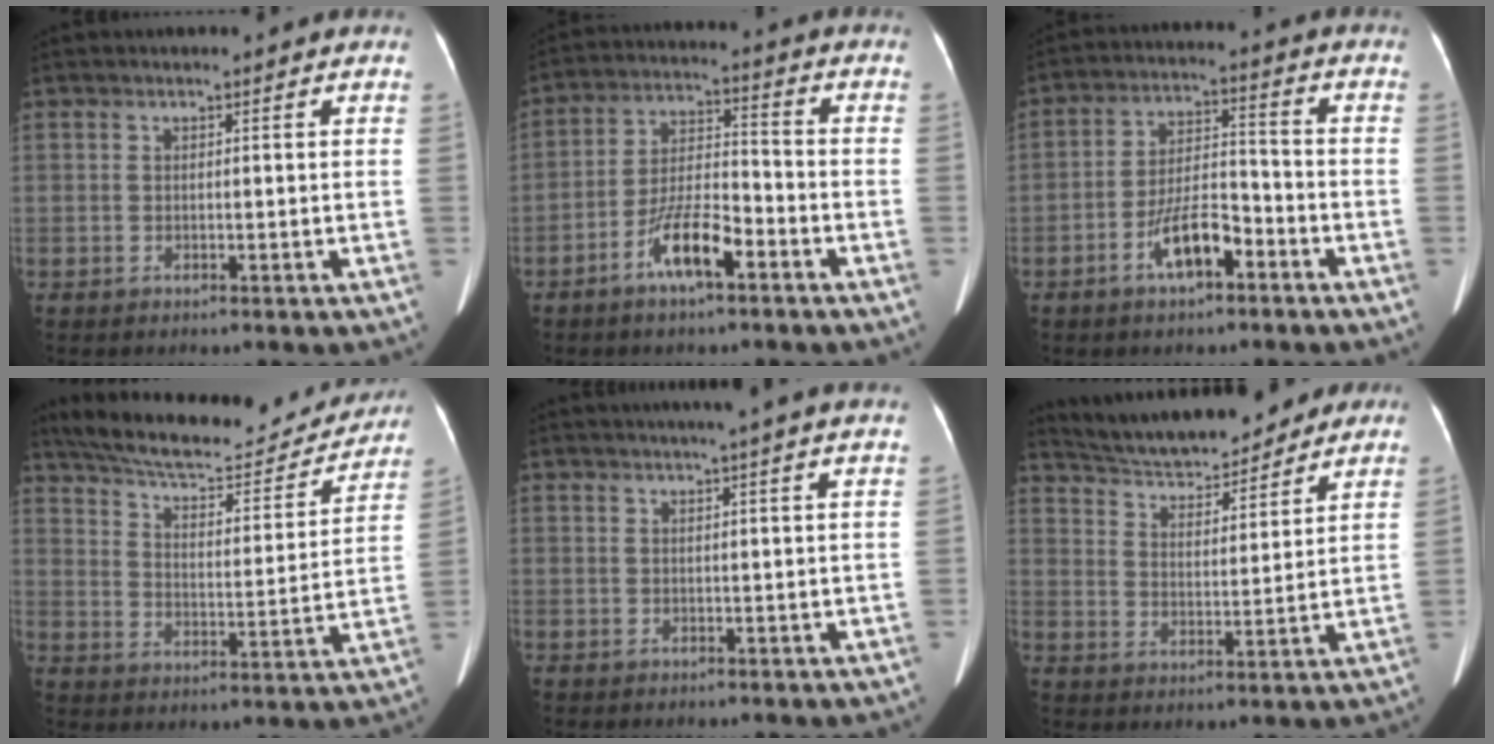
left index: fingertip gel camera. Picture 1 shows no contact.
{"total": 8.7, "force": [-4.9, 2.2, 6.9], "torque": [-0.138, 0.004, -0.093]}
{"total": 8.1, "force": [-4.4, 2.6, 6.2], "torque": [-0.121, 0.010, -0.079]}
{"total": 22.5, "force": [20.3, 5.3, 8.2], "torque": [-0.130, 0.001, 0.282]}
{"total": 7.5, "force": [6.3, -1.0, 3.9], "torque": [-0.051, 0.021, 0.067]}
{"total": 17.3, "force": [15.6, 4.4, 6.1], "torque": [-0.099, 0.020, 0.237]}